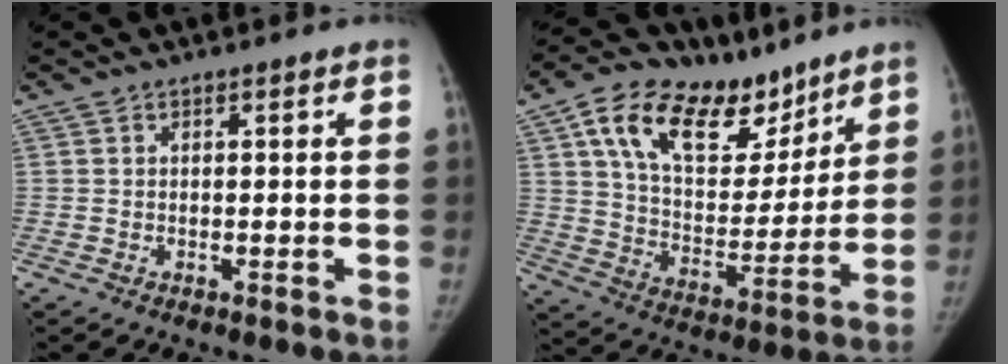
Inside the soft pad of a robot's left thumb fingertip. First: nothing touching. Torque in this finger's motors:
{"motor_torque": [0.80, 0.83, 1.29, -1.49, 0.09]}